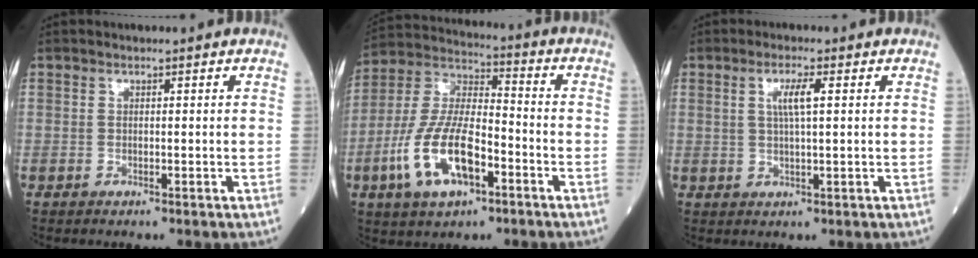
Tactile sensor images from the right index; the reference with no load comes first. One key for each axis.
{"total": 14.6, "fx": -5.5, "fy": 5.6, "fz": 12.3, "tx": -0.263, "ty": 0.005, "tz": -0.102}
{"total": 3.8, "fx": 1.1, "fy": 0.3, "fz": 3.6, "tx": -0.071, "ty": 0.002, "tz": 0.020}